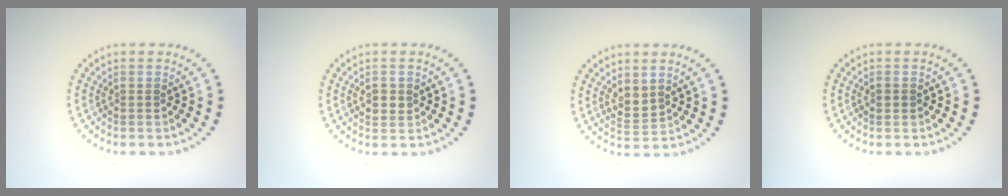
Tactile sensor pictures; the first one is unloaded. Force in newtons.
{"total": 1.5, "press": 1.5, "slide": 0.2}
{"total": 2.1, "press": 1.7, "slide": 1.3}
{"total": 0.9, "press": 0.9, "slide": 0.0}